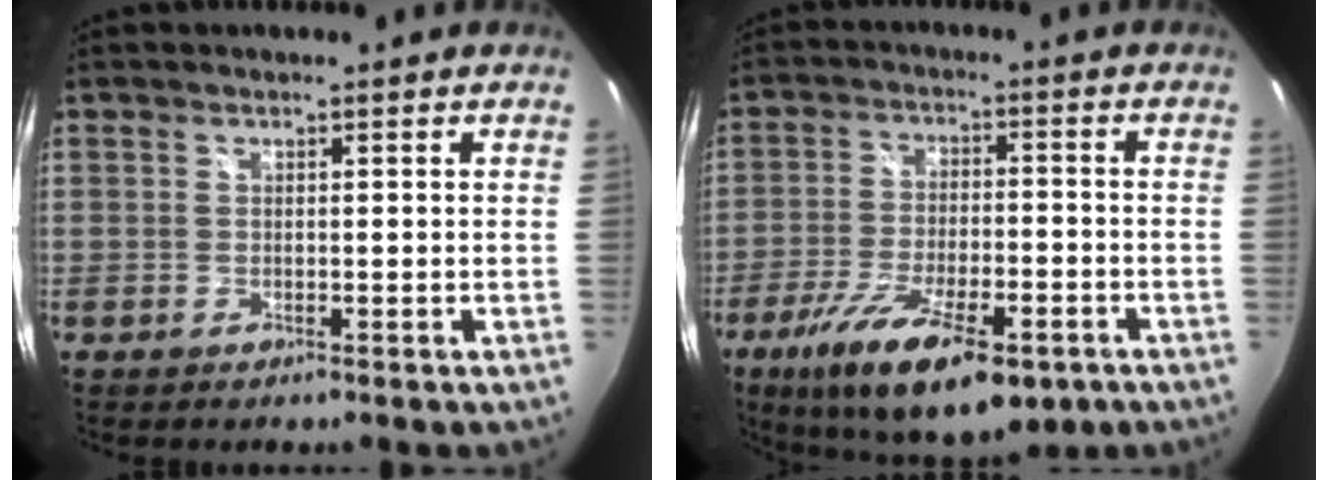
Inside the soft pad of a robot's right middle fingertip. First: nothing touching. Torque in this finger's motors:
{"motor_torque": [2.14, 0.00, 0.47, 0.21]}